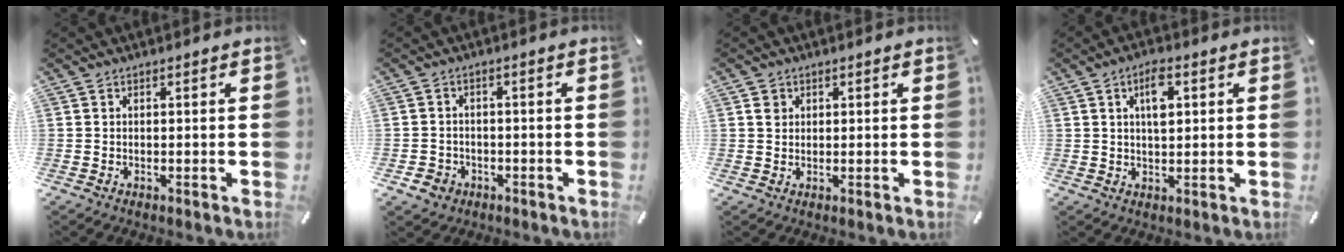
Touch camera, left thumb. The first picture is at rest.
{"total": 3.8, "force": [-1.9, 3.2, 0.7], "torque": [-0.010, 0.009, -0.035]}
{"total": 1.8, "force": [0.7, 1.6, 0.4], "torque": [0.005, -0.003, 0.009]}
{"total": 6.0, "force": [2.0, 2.8, 4.9], "torque": [-0.081, 0.000, 0.028]}